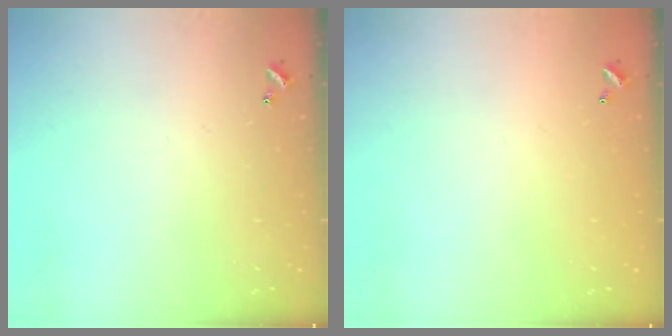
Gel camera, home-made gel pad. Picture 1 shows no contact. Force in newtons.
{"total": 2.8, "press": 2.8, "slide": 0.1}